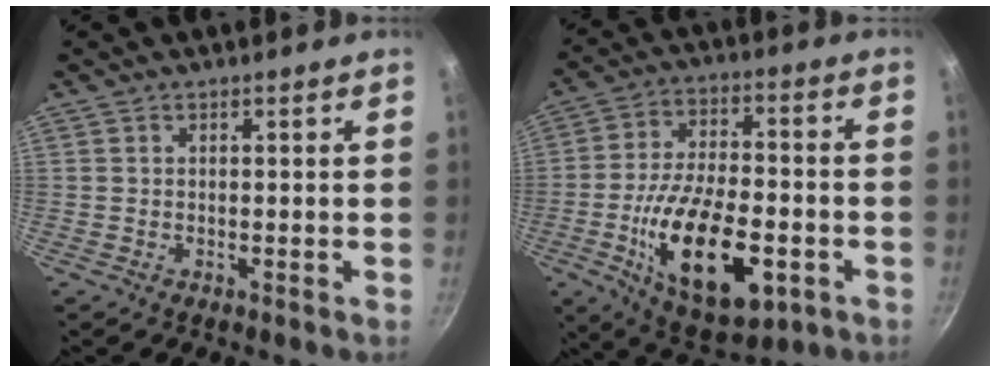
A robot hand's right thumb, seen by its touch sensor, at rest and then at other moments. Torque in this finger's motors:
{"motor_torque": [-0.18, 1.25, 1.82, -0.95, 0.47]}